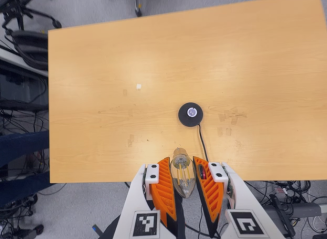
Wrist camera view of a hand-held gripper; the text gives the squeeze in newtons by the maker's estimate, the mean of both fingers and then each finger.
{"total": 10.3, "left": 9.7, "right": 10.9}